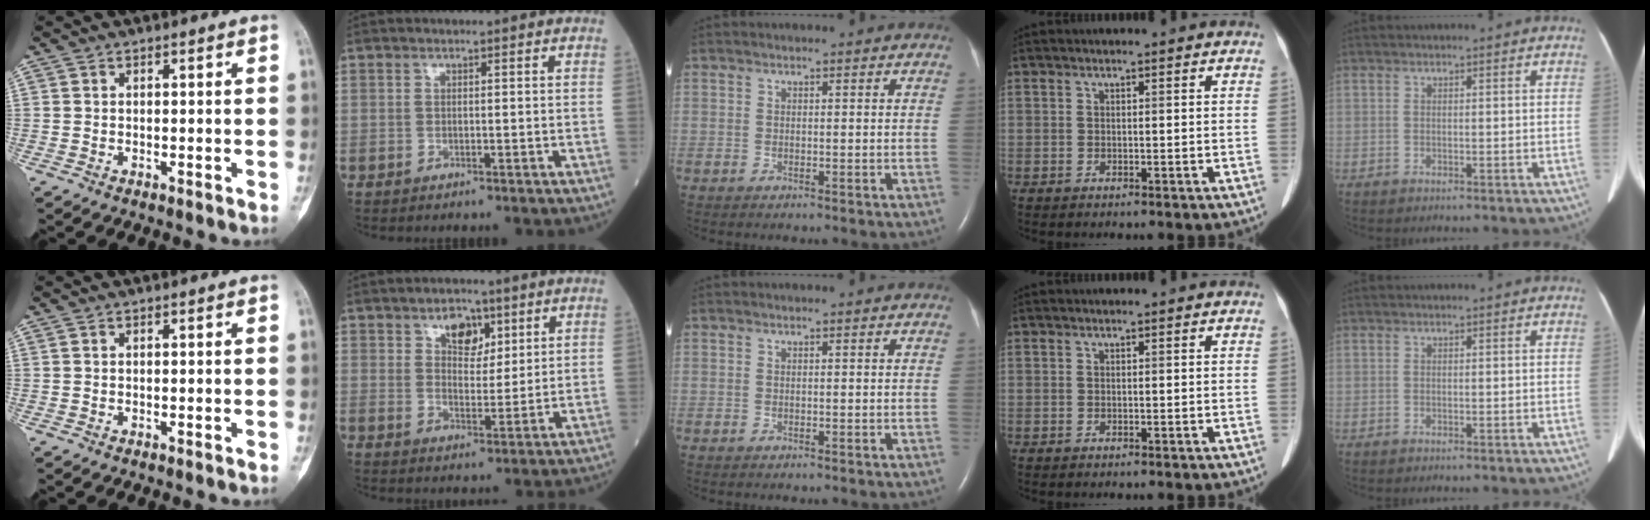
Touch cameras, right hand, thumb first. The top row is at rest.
{"index": {"total": 5.5, "force": [3.1, 3.2, 3.3], "torque": [-0.050, 0.004, 0.052]}}